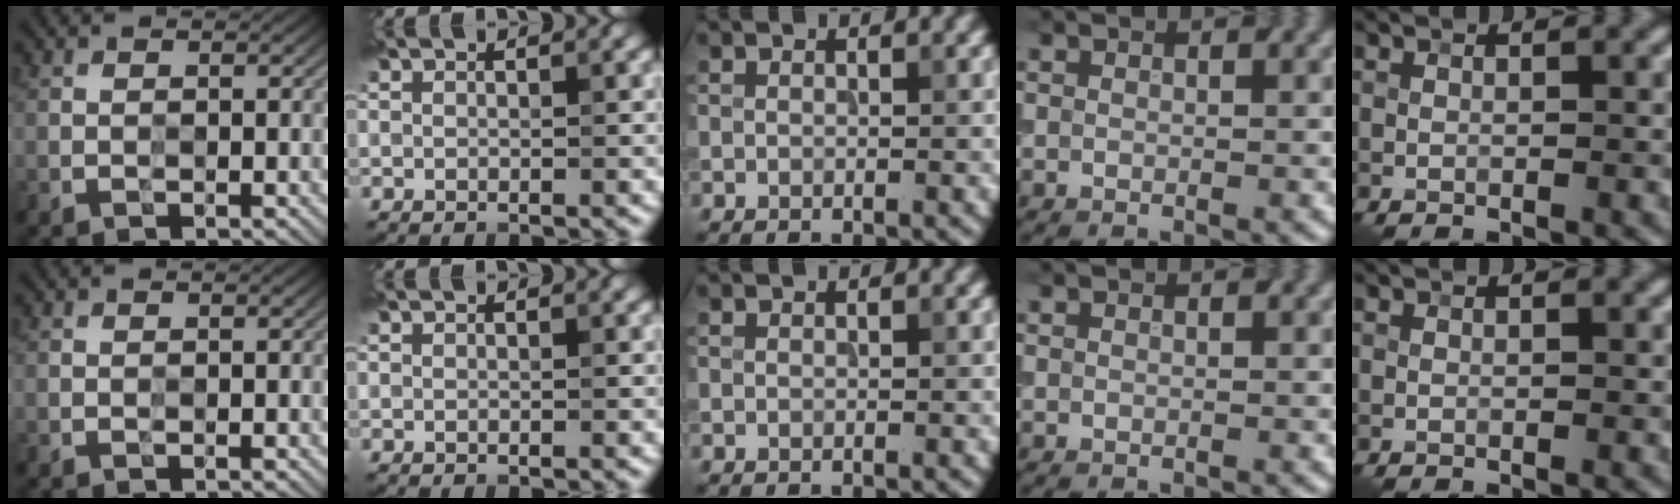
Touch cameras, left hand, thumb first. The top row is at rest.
{}